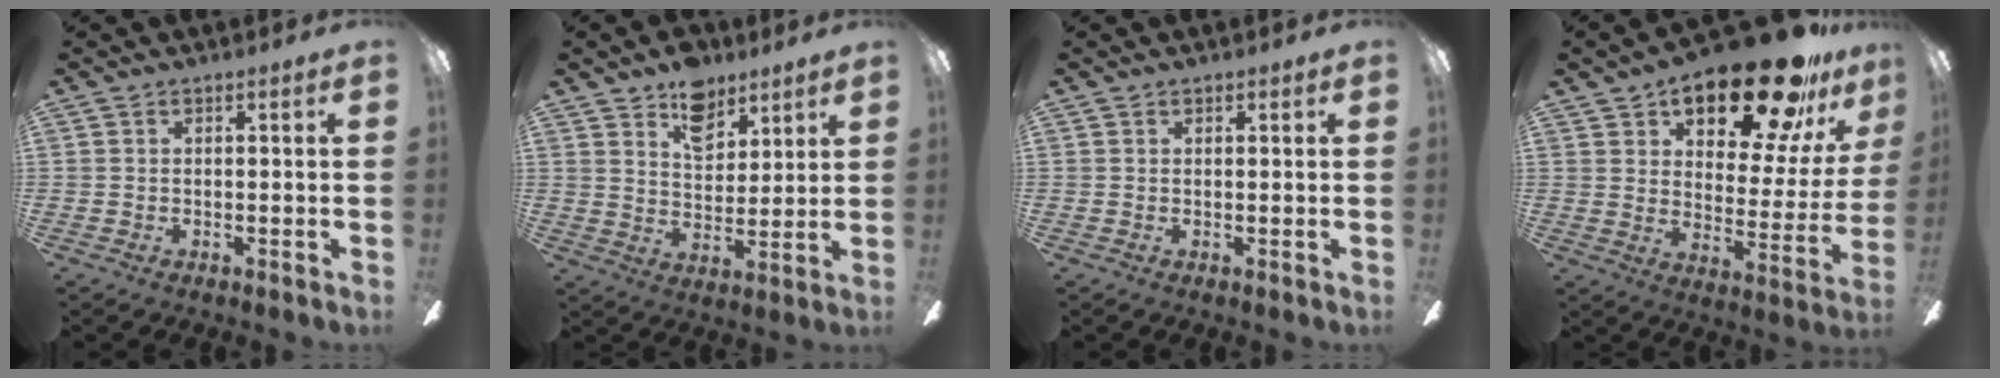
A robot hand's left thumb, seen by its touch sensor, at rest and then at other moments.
{"total": 9.9, "force": [6.9, 5.9, 4.2], "torque": [-0.057, -0.030, 0.125]}
{"total": 0.5, "force": [0.3, 0.3, 0.3], "torque": [0.002, -0.001, 0.004]}
{"total": 22.3, "force": [16.6, 7.8, 12.8], "torque": [-0.182, -0.111, 0.271]}